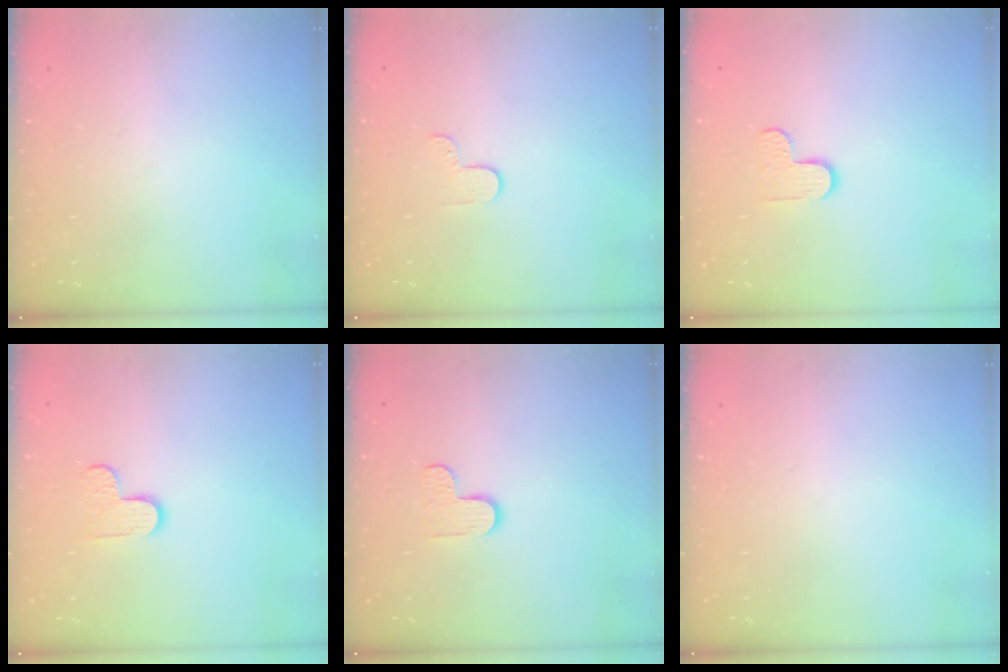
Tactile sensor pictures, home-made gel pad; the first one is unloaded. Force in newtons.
{"total": 3.7, "press": 3.6, "slide": 0.3}
{"total": 5.1, "press": 5.1, "slide": 0.5}
{"total": 5.3, "press": 5.3, "slide": 0.3}
{"total": 5.1, "press": 5.1, "slide": 0.5}
{"total": 0.0}